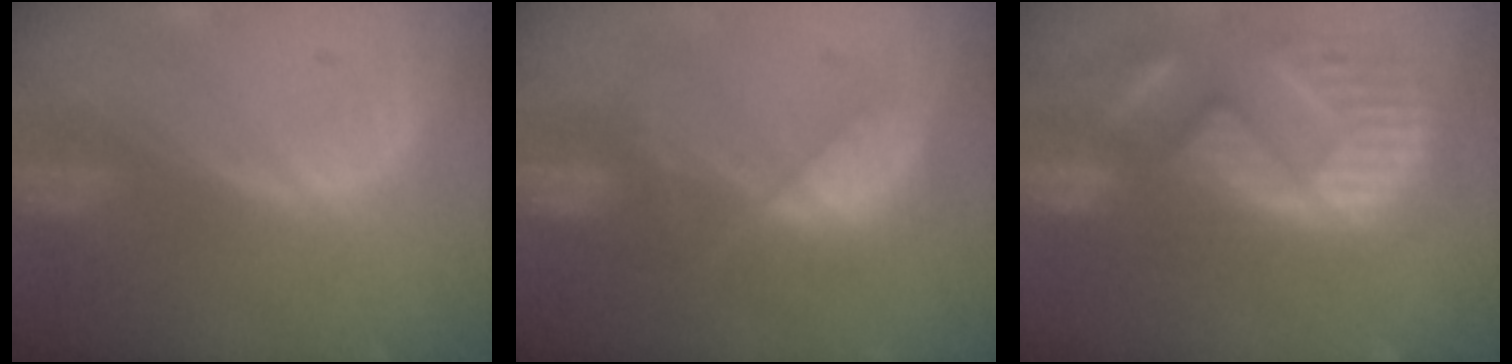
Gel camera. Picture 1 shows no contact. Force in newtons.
{"total": 7.3, "press": 6.9, "slide": 2.4}
{"total": 13.2, "press": 12.1, "slide": 5.4}